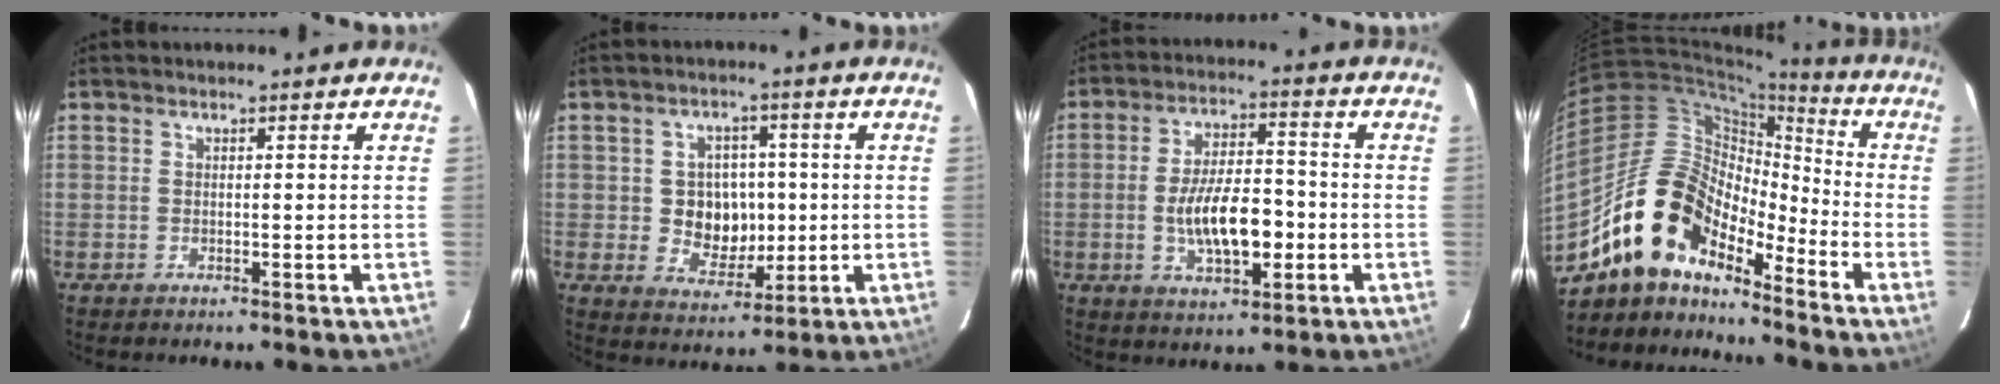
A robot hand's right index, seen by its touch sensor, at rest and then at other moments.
{"total": 8.2, "force": [-0.4, 7.1, 4.1], "torque": [-0.085, 0.011, 0.007]}
{"total": 11.9, "force": [-2.6, 5.0, 10.5], "torque": [-0.197, 0.002, -0.037]}
{"total": 14.8, "force": [-12.0, 6.0, 6.4], "torque": [-0.112, 0.020, -0.230]}